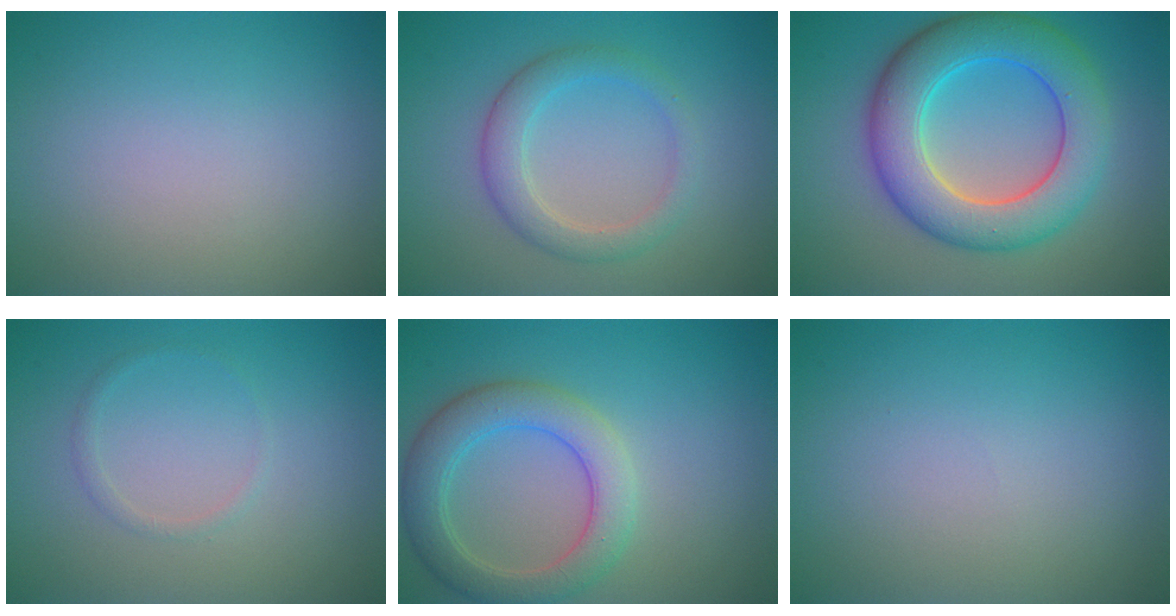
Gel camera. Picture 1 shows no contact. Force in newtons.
{"total": 3.3, "press": 3.3, "slide": 0.2}
{"total": 8.7, "press": 8.7, "slide": 0.3}
{"total": 0.8, "press": 0.8, "slide": 0.1}
{"total": 5.0, "press": 5.0, "slide": 0.5}
{"total": 0.0}